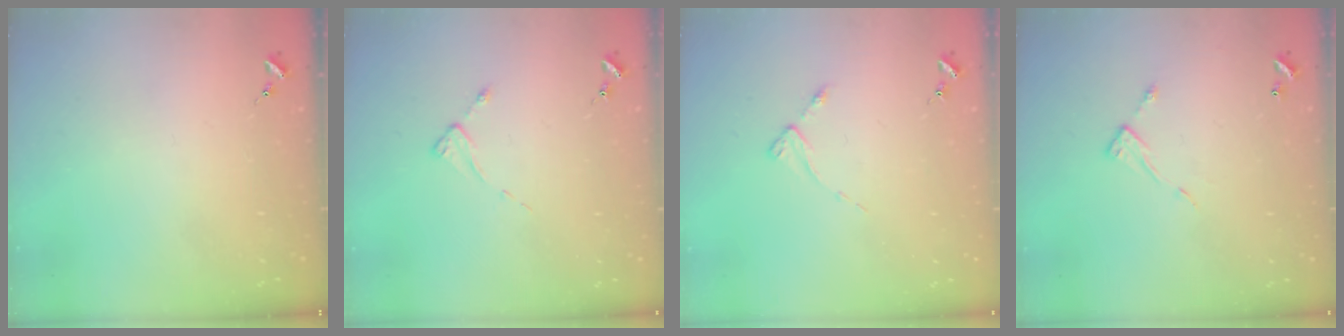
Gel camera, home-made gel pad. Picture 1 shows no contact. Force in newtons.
{"total": 2.3, "press": 2.3, "slide": 0.3}
{"total": 2.8, "press": 2.8, "slide": 0.3}
{"total": 6.7, "press": 6.7, "slide": 0.2}